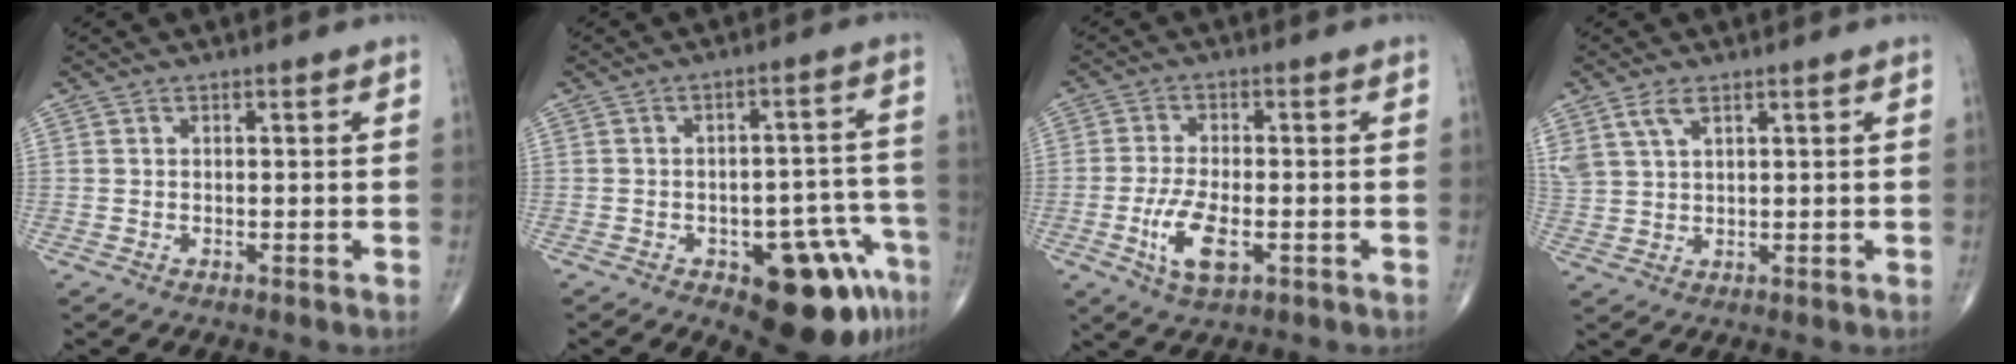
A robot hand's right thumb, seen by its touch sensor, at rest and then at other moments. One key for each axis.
{"total": 14.3, "fx": -7.4, "fy": 6.1, "fz": 10.5, "tx": -0.084, "ty": 0.048, "tz": -0.086}
{"total": 7.7, "fx": -2.5, "fy": 3.3, "fz": 6.5, "tx": -0.131, "ty": 0.002, "tz": -0.043}
{"total": 4.7, "fx": 2.8, "fy": 2.0, "fz": 3.1, "tx": -0.073, "ty": -0.001, "tz": 0.066}